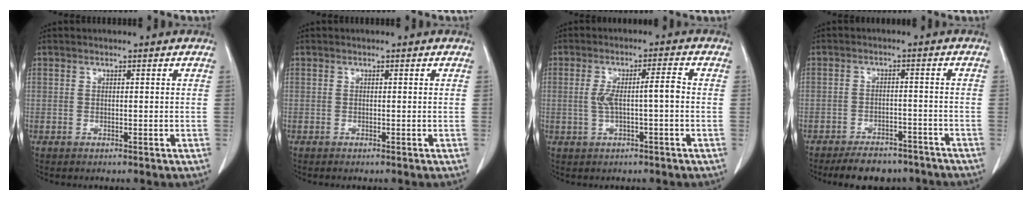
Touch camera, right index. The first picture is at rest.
{"total": 0.0}
{"total": 4.9, "force": [-0.3, 0.4, 4.9], "torque": [-0.093, 0.015, -0.001]}
{"total": 8.5, "force": [-7.3, 3.6, 2.2], "torque": [-0.017, 0.002, -0.100]}